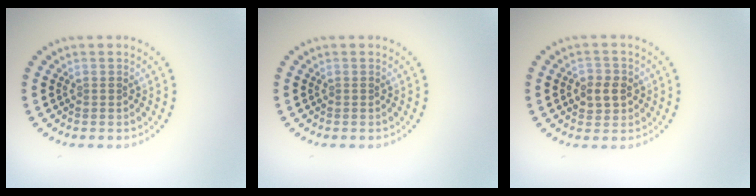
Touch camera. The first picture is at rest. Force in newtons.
{"total": 0.0}
{"total": 2.5, "press": 2.4, "slide": 0.5}